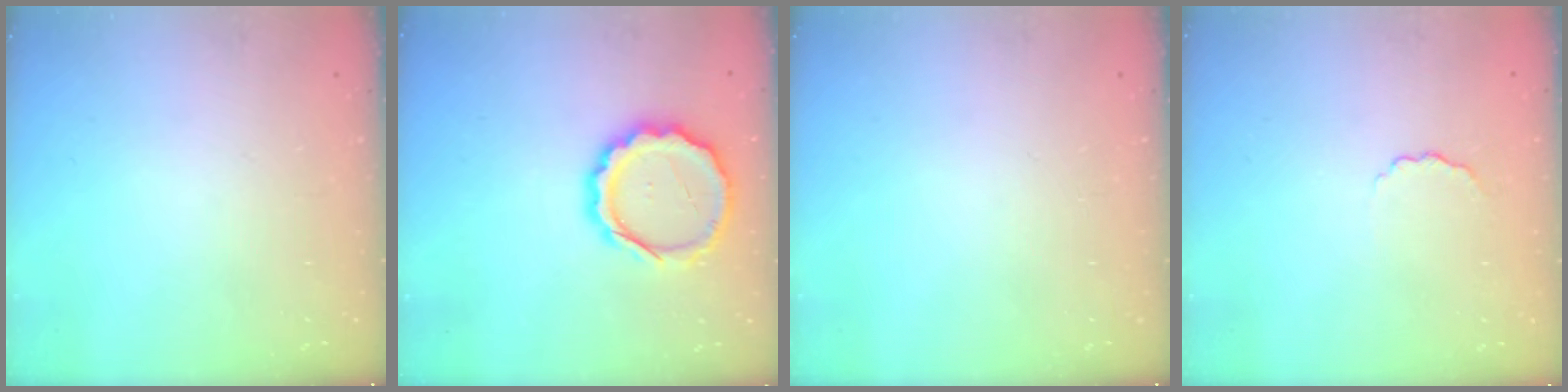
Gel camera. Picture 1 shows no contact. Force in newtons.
{"total": 14.2, "press": 13.9, "slide": 2.9}
{"total": 0.0}
{"total": 3.1, "press": 3.0, "slide": 0.9}